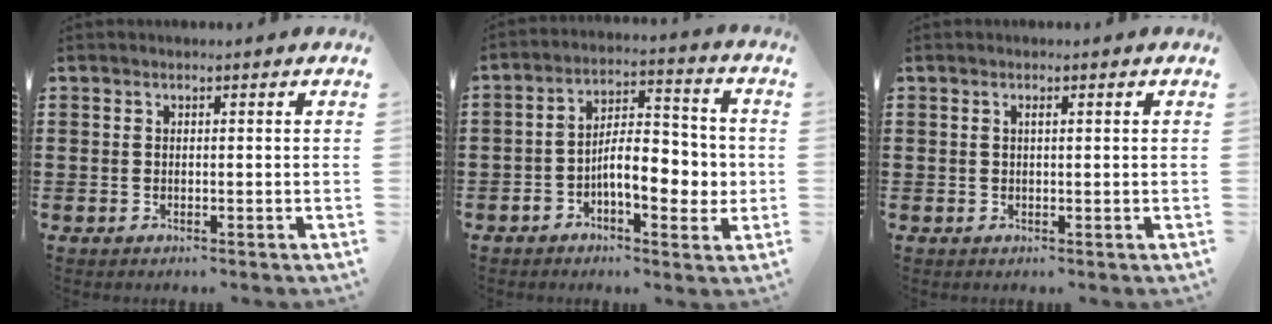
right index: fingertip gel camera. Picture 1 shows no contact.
{"total": 8.2, "force": [-1.9, 3.8, 7.1], "torque": [-0.100, 0.006, -0.039]}
{"total": 0.8, "force": [0.4, 0.0, 0.7], "torque": [-0.013, -0.001, 0.007]}